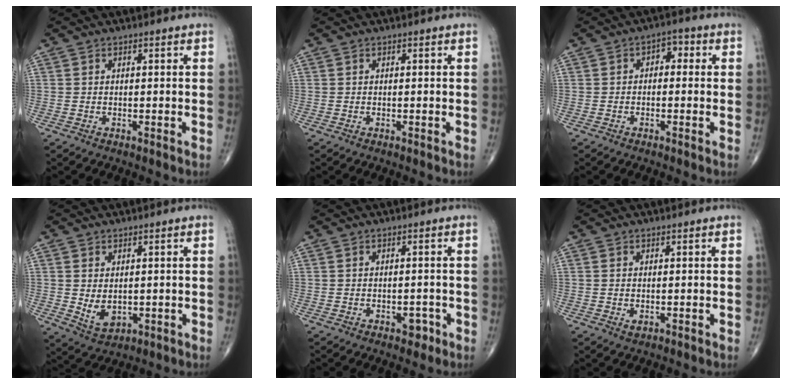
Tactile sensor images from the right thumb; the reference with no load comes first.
{"total": 0.0}
{"total": 3.1, "force": [0.2, 2.1, 2.3], "torque": [-0.008, 0.014, -0.010]}
{"total": 5.0, "force": [0.0, 3.3, 3.7], "torque": [-0.055, -0.012, 0.014]}
{"total": 2.2, "force": [-1.1, 1.4, 1.2], "torque": [-0.005, 0.006, -0.013]}
{"total": 1.1, "force": [-0.1, 0.6, 0.8], "torque": [-0.015, 0.001, 0.000]}